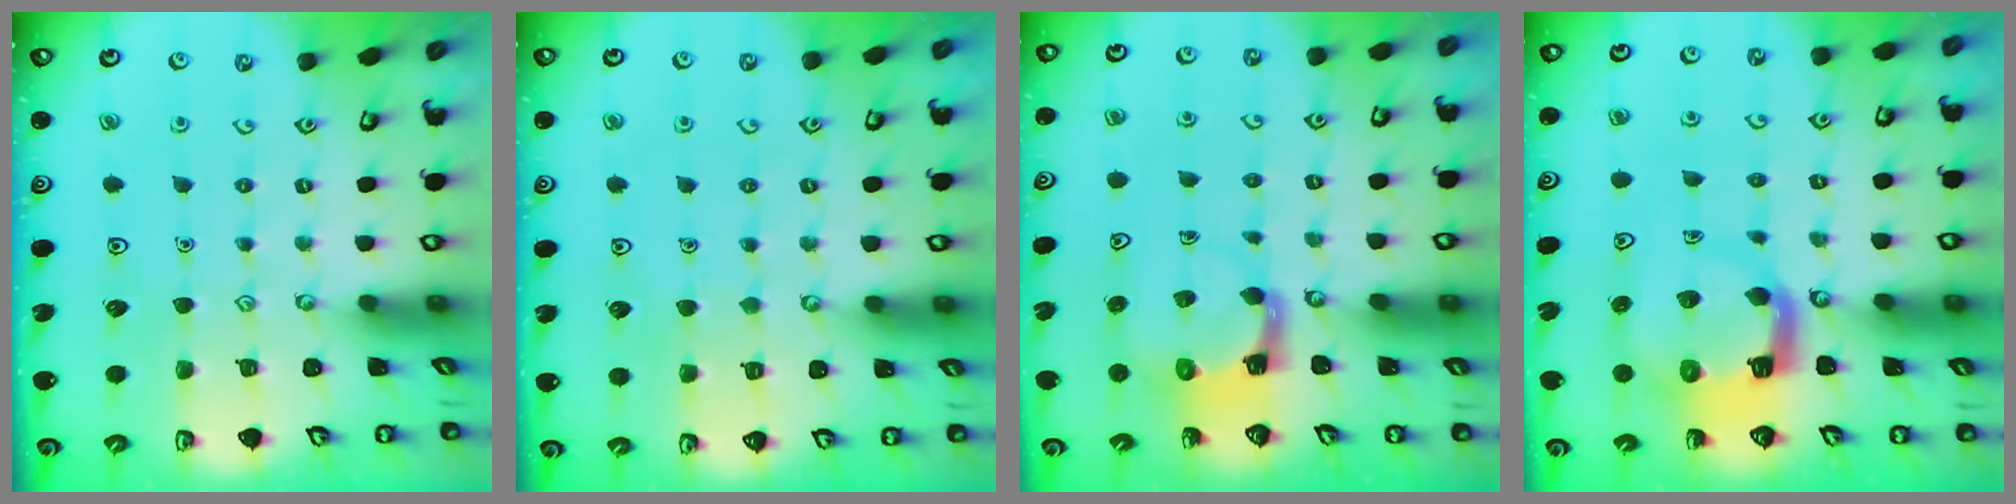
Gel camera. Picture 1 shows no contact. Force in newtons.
{"total": 3.3, "press": 3.2, "slide": 0.3}
{"total": 4.0, "press": 3.9, "slide": 0.4}
{"total": 6.4, "press": 6.4, "slide": 0.7}